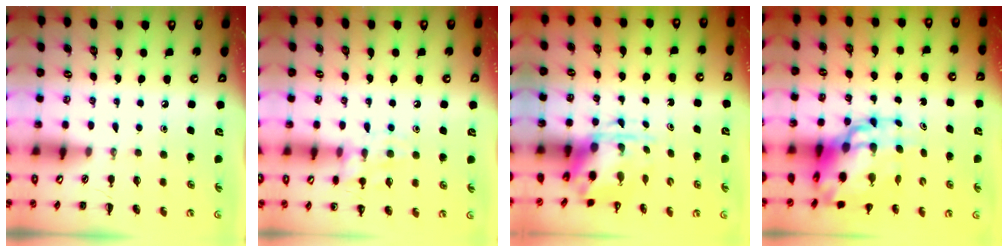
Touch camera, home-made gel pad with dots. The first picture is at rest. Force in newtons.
{"total": 10.6, "press": 10.6, "slide": 0.4}
{"total": 3.8, "press": 3.7, "slide": 0.9}
{"total": 15.4, "press": 14.8, "slide": 4.2}